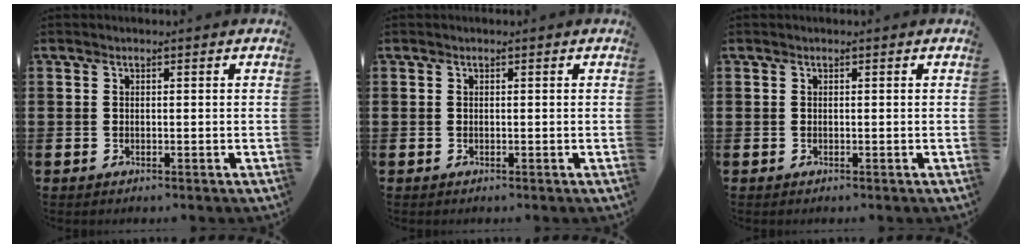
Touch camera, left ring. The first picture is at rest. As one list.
[{"total": 0.0}, {"total": 0.0}]